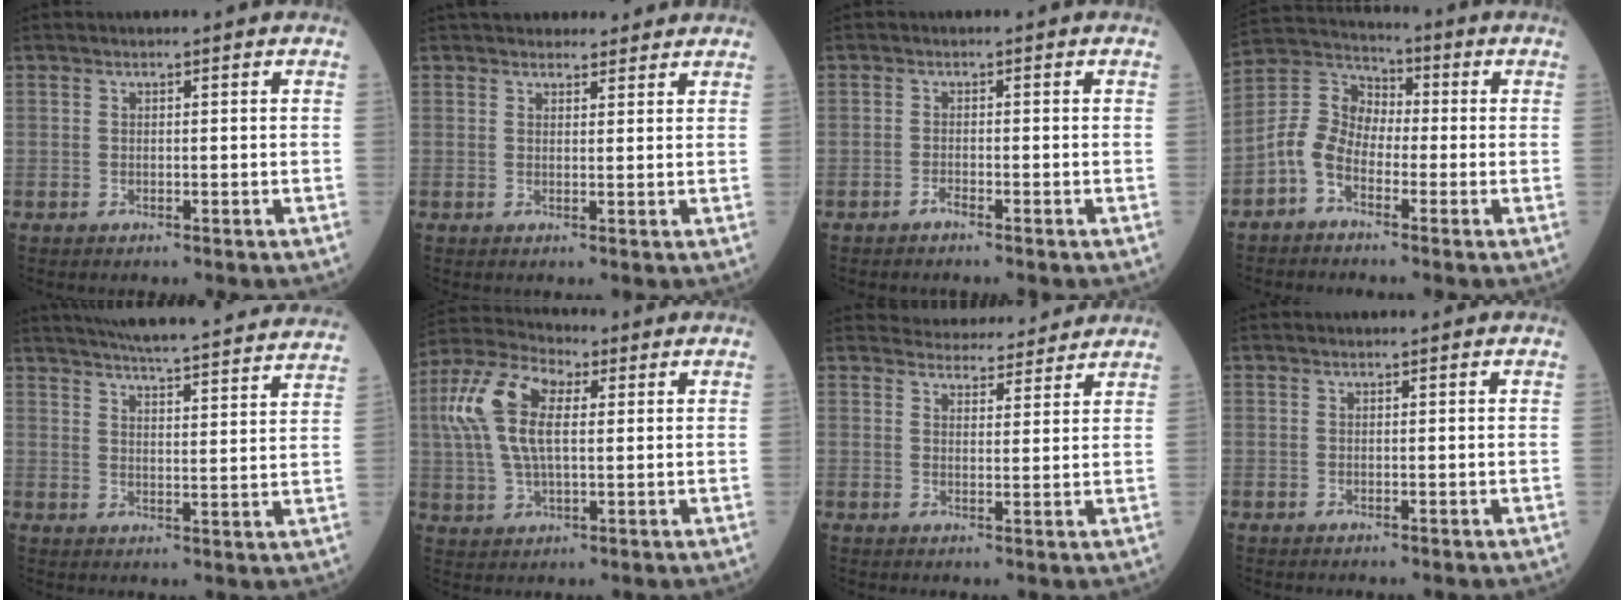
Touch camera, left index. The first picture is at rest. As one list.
[{"total": 6.9, "force": [6.2, 2.4, 1.9], "torque": [-0.012, 0.022, 0.080]}, {"total": 0.8, "force": [-0.7, 0.0, 0.3], "torque": [-0.008, -0.001, -0.013]}, {"total": 7.0, "force": [-3.2, 4.7, 4.1], "torque": [-0.101, 0.023, -0.078]}, {"total": 27.5, "force": [25.5, 1.3, 10.4], "torque": [-0.161, -0.038, 0.314]}, {"total": 11.3, "force": [2.3, 4.7, 10.0], "torque": [-0.240, 0.029, 0.043]}, {"total": 8.2, "force": [7.9, 1.7, 0.9], "torque": [-0.005, 0.010, 0.099]}, {"total": 0.0}]